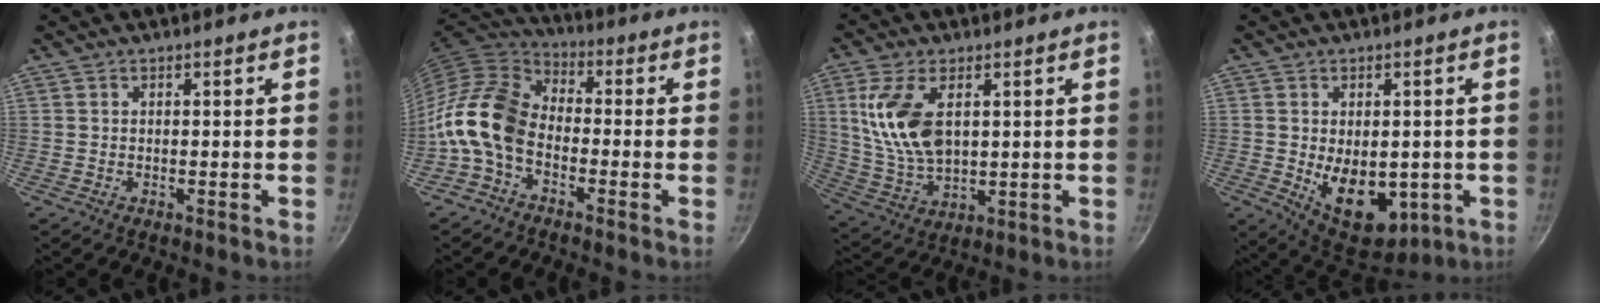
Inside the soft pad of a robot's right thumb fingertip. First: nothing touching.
{"total": 12.6, "force": [-4.0, 8.2, 8.7], "torque": [-0.153, 0.050, -0.104]}
{"total": 13.3, "force": [3.4, 7.3, 10.6], "torque": [-0.201, -0.017, 0.076]}
{"total": 13.0, "force": [-2.0, 8.2, 9.9], "torque": [-0.109, -0.017, -0.006]}